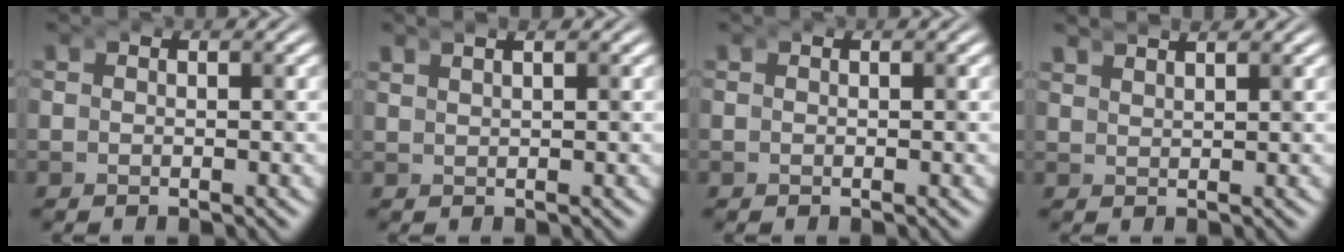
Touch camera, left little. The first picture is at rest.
{"total": 1.0, "force": [0.9, -0.5, 0.0], "torque": [0.012, 0.010, 0.013]}
{"total": 0.0}
{"total": 2.0, "force": [1.8, -0.9, -0.3], "torque": [0.006, 0.003, 0.033]}